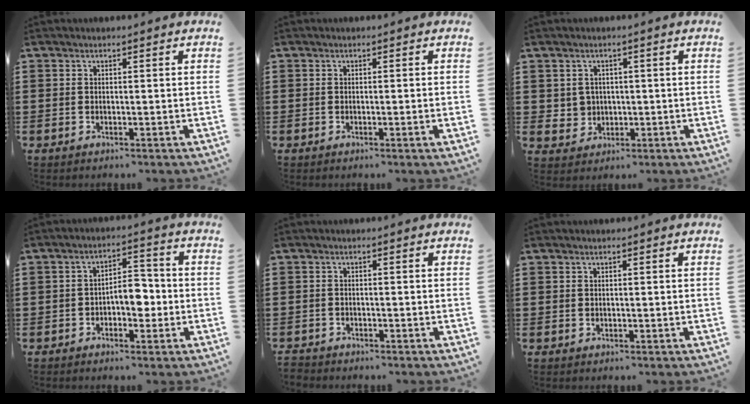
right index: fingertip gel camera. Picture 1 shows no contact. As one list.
[{"total": 0.8, "force": [-0.2, -0.3, 0.6], "torque": [-0.010, -0.007, -0.004]}, {"total": 2.3, "force": [0.4, 2.3, 0.3], "torque": [-0.018, 0.008, 0.007]}, {"total": 5.3, "force": [-1.4, 2.8, 4.4], "torque": [-0.069, 0.008, -0.027]}, {"total": 1.1, "force": [-1.1, 0.2, -0.1], "torque": [-0.002, 0.002, -0.025]}, {"total": 0.0}]